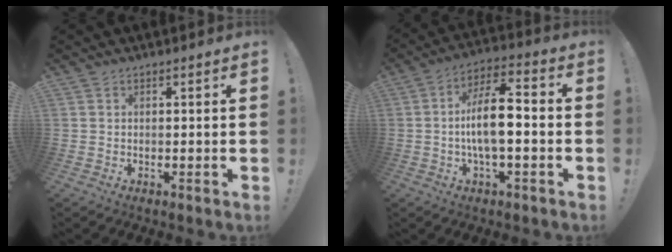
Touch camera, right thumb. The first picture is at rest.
{"total": 12.4, "force": [-1.5, 4.6, 11.4], "torque": [-0.200, 0.010, -0.033]}